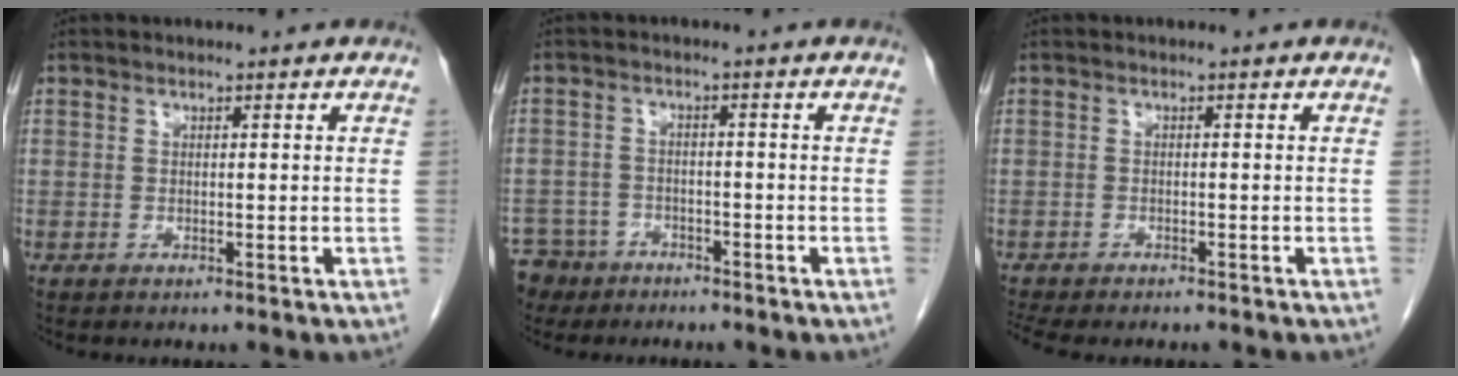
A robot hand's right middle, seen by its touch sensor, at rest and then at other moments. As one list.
[{"total": 6.6, "force": [-5.0, 4.3, 0.3], "torque": [-0.014, 0.002, -0.085]}, {"total": 7.6, "force": [-6.7, 1.6, 3.3], "torque": [-0.053, -0.006, -0.097]}]